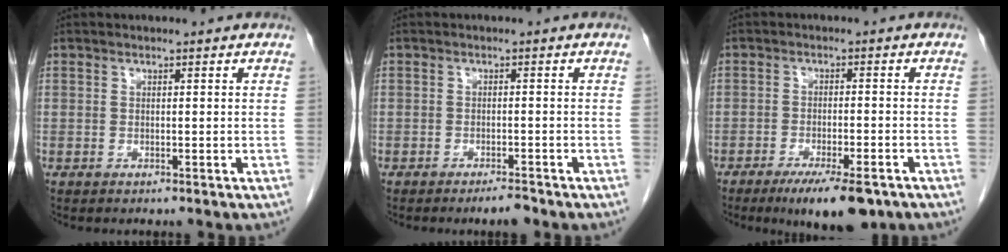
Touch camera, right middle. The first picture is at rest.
{"total": 2.2, "force": [-1.8, 0.1, 1.2], "torque": [-0.021, -0.003, -0.028]}
{"total": 9.4, "force": [-6.5, 2.0, 6.6], "torque": [-0.096, -0.015, -0.096]}